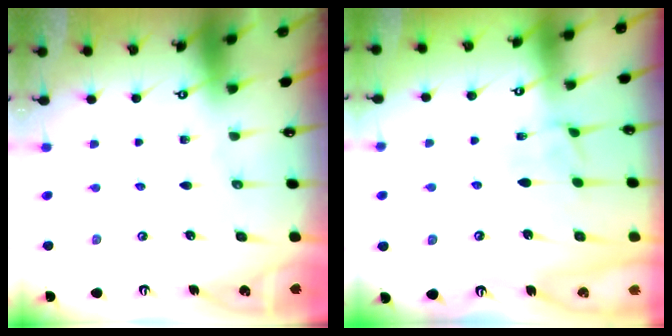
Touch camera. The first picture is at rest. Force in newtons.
{"total": 1.3, "press": 1.2, "slide": 0.6}